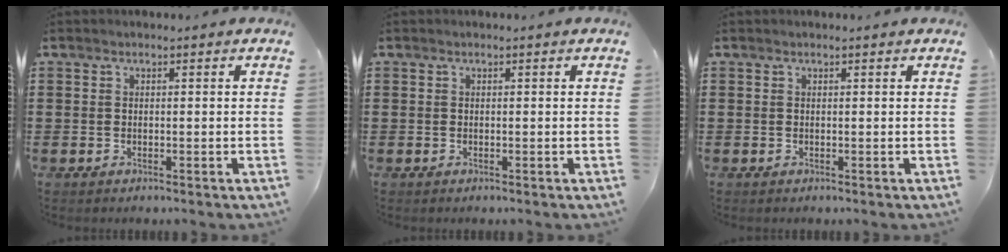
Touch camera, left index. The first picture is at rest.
{"total": 0.0}
{"total": 0.0}